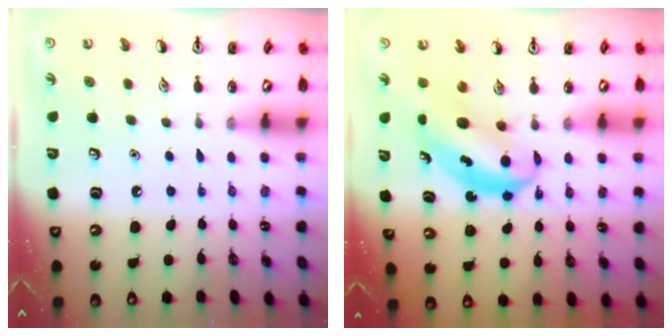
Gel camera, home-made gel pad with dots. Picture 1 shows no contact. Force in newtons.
{"total": 5.2, "press": 5.1, "slide": 1.3}